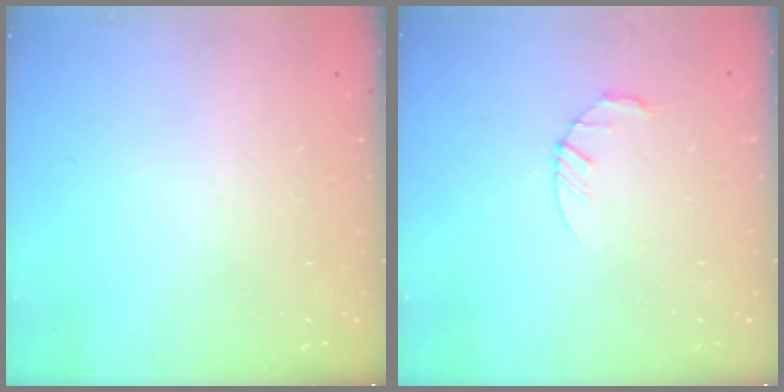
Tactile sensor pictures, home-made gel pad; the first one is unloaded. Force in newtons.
{"total": 3.4, "press": 3.3, "slide": 0.5}